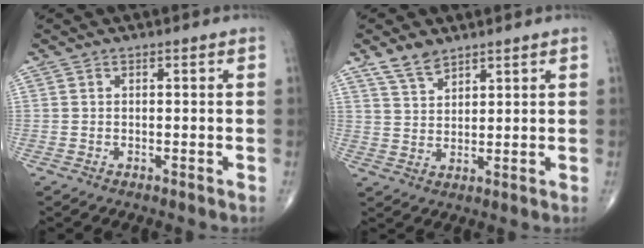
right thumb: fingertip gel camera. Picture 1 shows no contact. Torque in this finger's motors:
{"motor_torque": [-0.29, 0.15, 0.02, 0.11, -0.01]}